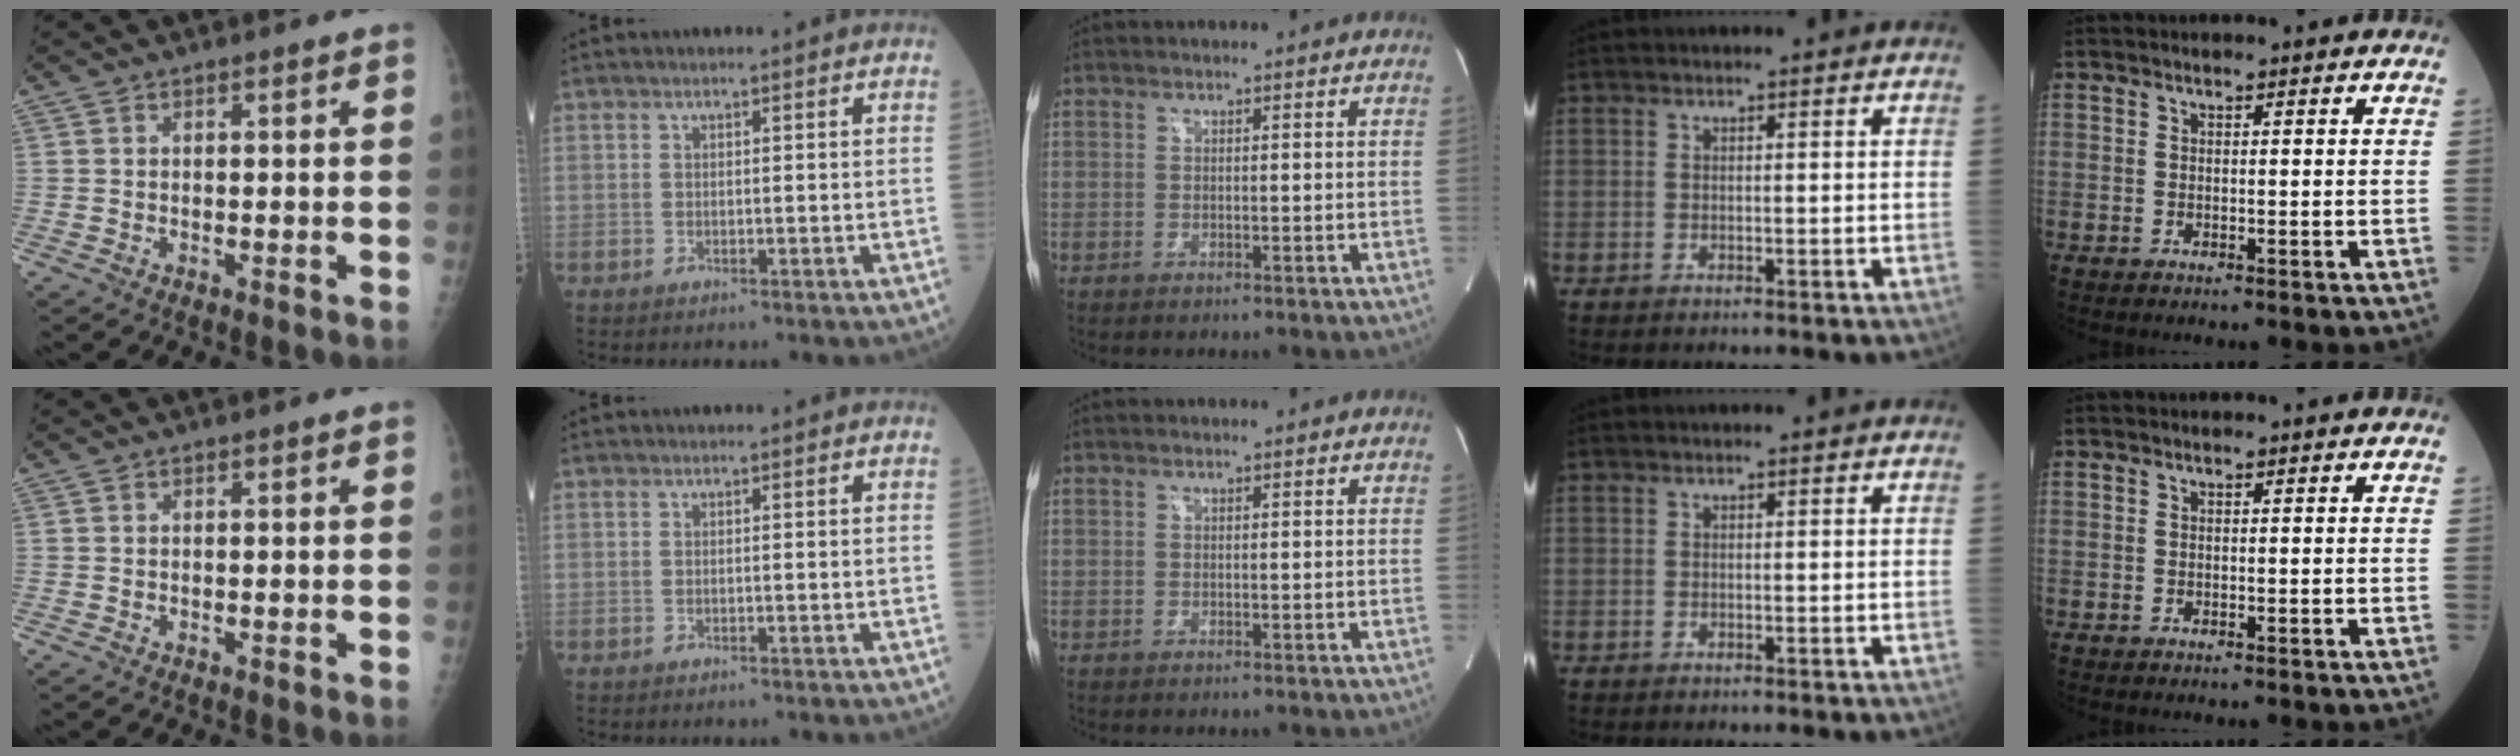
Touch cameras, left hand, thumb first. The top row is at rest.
{}